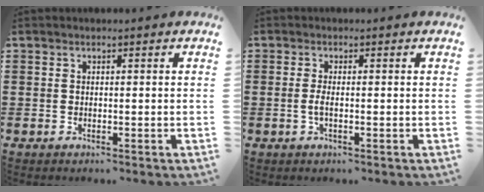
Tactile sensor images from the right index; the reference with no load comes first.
{"total": 2.0, "force": [-0.4, 0.3, 1.9], "torque": [-0.044, -0.004, -0.011]}